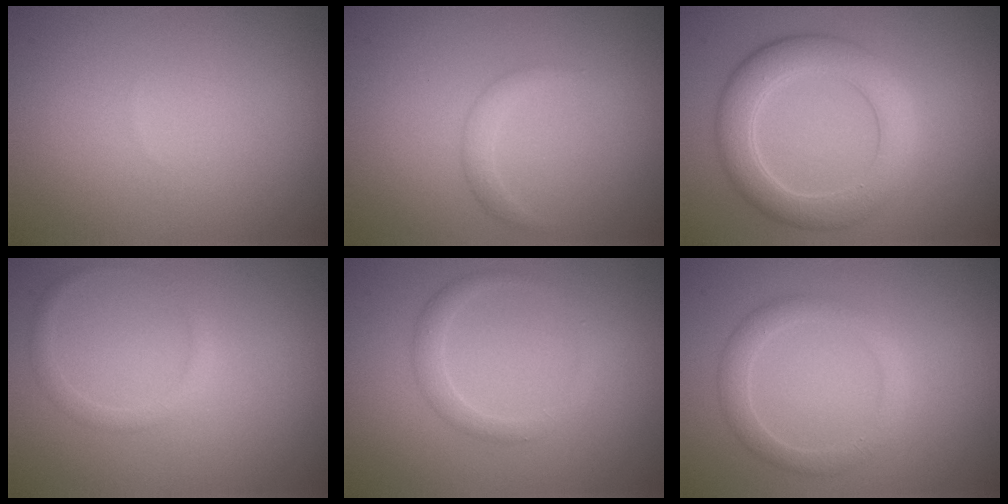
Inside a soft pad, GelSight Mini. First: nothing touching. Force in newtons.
{"total": 1.1, "press": 1.1, "slide": 0.1}
{"total": 5.1, "press": 5.0, "slide": 0.4}
{"total": 1.3, "press": 1.3, "slide": 0.1}
{"total": 1.6, "press": 1.6, "slide": 0.1}
{"total": 2.3, "press": 2.3, "slide": 0.1}